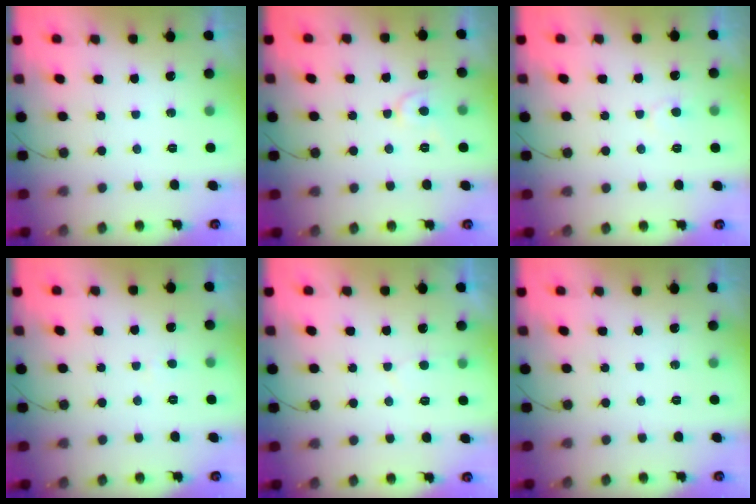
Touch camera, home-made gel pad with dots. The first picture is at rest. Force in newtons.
{"total": 6.0, "press": 6.0, "slide": 0.6}
{"total": 5.6, "press": 5.6, "slide": 0.3}
{"total": 0.7, "press": 0.7, "slide": 0.1}
{"total": 2.3, "press": 2.3, "slide": 0.2}
{"total": 0.0}